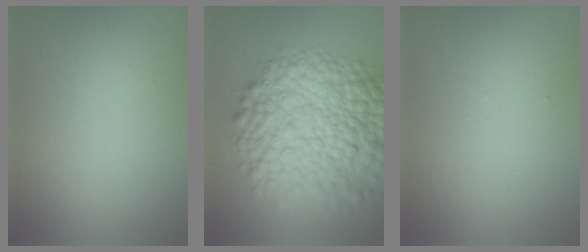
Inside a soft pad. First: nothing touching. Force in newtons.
{"total": 12.4, "press": 12.4, "slide": 0.3}
{"total": 0.0}